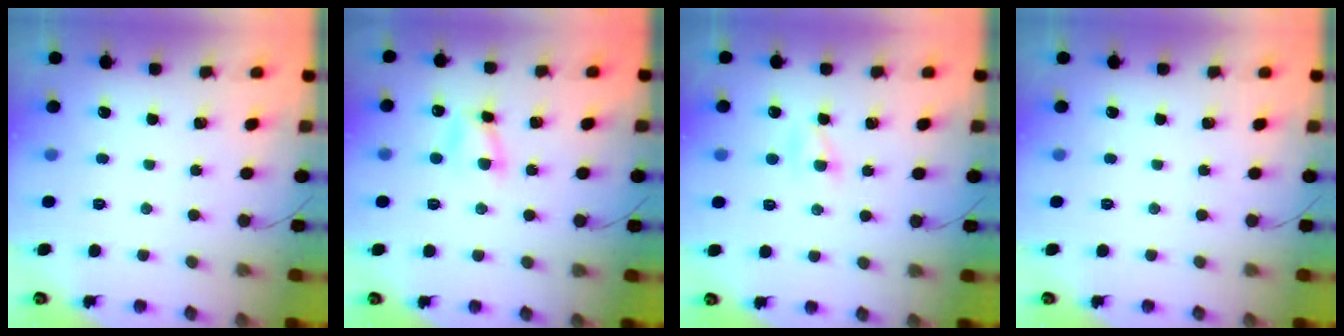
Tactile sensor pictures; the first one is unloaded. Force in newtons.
{"total": 5.0, "press": 5.0, "slide": 0.9}
{"total": 2.0, "press": 1.8, "slide": 0.8}
{"total": 0.0}